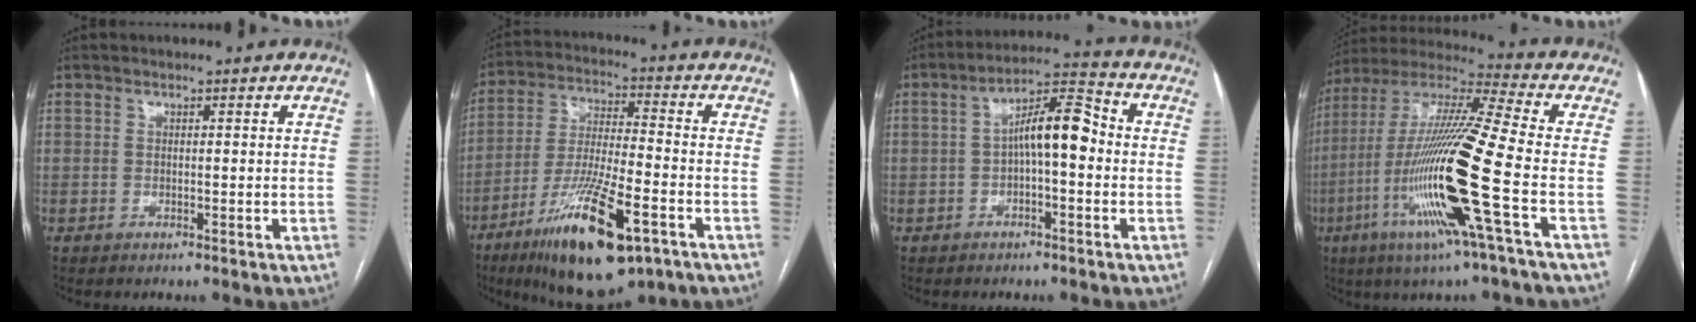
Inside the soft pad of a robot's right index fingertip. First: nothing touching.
{"total": 18.1, "force": [-9.5, 3.8, 14.9], "torque": [-0.276, -0.030, -0.156]}
{"total": 8.6, "force": [-0.4, 2.3, 8.2], "torque": [-0.139, 0.035, -0.008]}
{"total": 20.3, "force": [-6.1, -0.6, 19.4], "torque": [-0.405, -0.024, -0.128]}